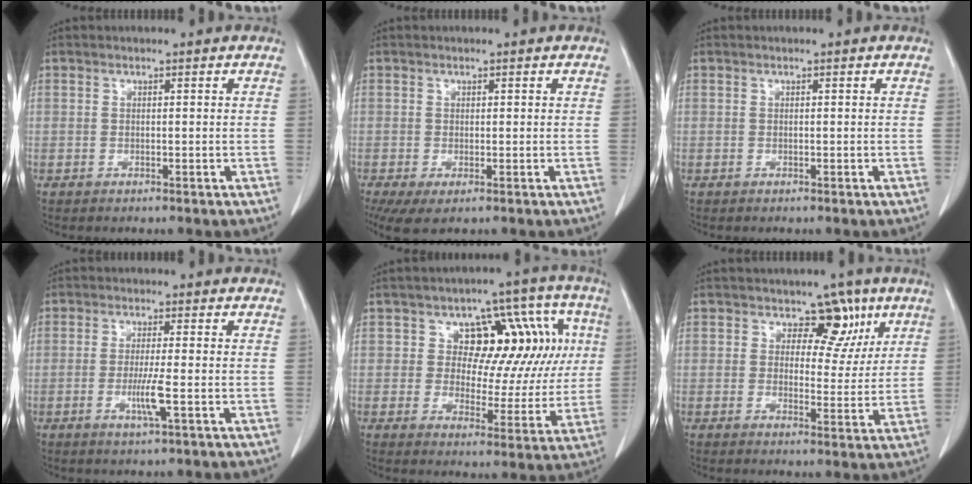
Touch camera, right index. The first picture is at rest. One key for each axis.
{"total": 3.9, "fx": -0.8, "fy": 1.8, "fz": 3.4, "tx": -0.066, "ty": -0.003, "tz": -0.007}
{"total": 0.0}
{"total": 4.2, "fx": -1.2, "fy": -0.3, "fz": 4.0, "tx": -0.077, "ty": -0.010, "tz": -0.025}
{"total": 13.1, "fx": 3.6, "fy": 8.1, "fz": 9.6, "tx": -0.094, "ty": 0.043, "tz": 0.052}
{"total": 6.4, "fx": 3.5, "fy": 4.3, "fz": 3.2, "tx": -0.017, "ty": 0.003, "tz": 0.044}